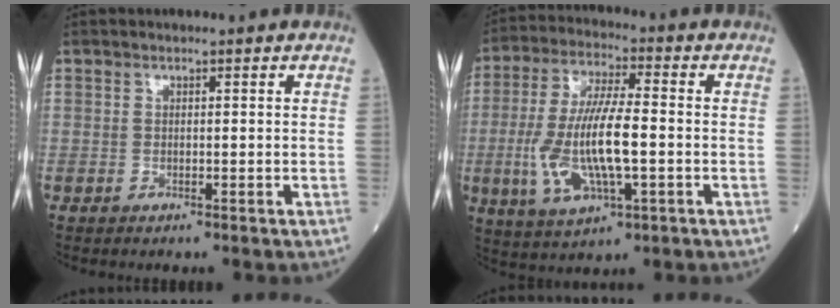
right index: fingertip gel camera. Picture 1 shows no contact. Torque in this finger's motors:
{"motor_torque": [0.44, -0.20, 0.81, 0.21]}